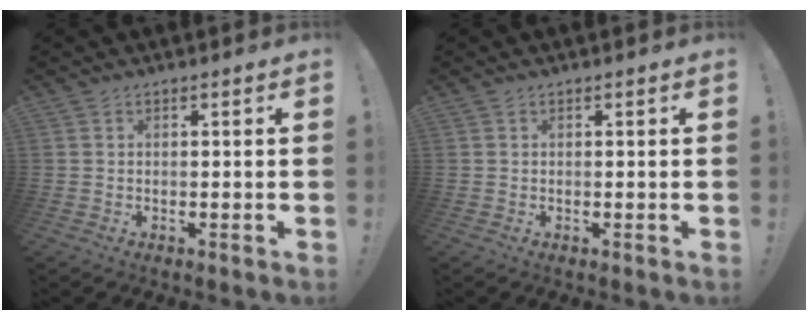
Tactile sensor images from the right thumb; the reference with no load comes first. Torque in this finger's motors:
{"motor_torque": [0.00, 0.02, -0.04, 0.03, 0.00]}